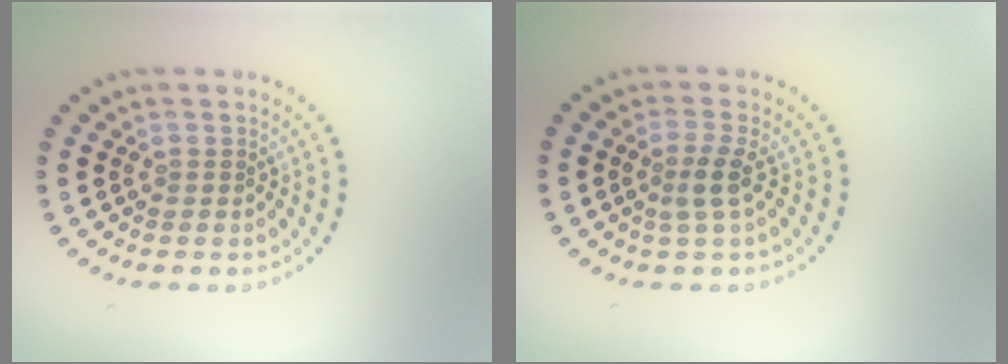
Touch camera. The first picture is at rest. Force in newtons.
{"total": 2.0, "press": 1.5, "slide": 1.3}